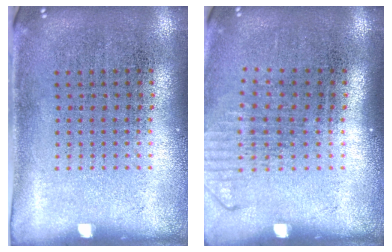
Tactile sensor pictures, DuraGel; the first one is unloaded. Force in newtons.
{"total": 1.3, "press": 1.0, "slide": 0.7}